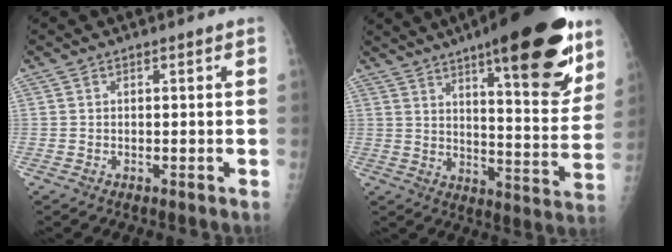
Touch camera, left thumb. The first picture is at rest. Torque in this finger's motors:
{"motor_torque": [2.13, 0.86, 1.65, -1.12, 0.18]}